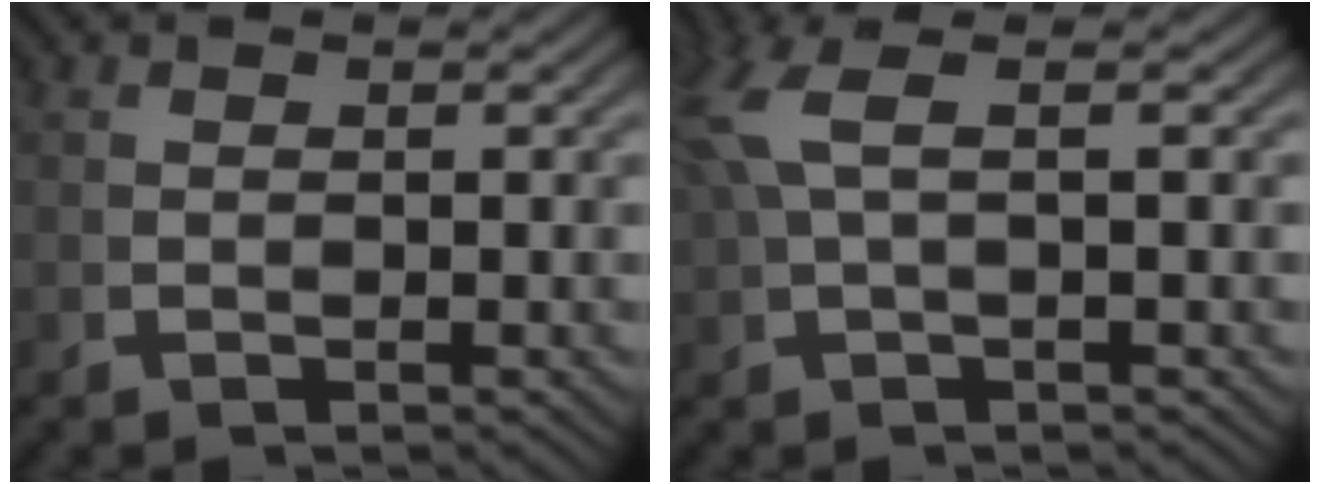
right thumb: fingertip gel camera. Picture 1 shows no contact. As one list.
[{"total": 4.6, "force": [2.2, 1.2, 3.9], "torque": [-0.080, 0.015, 0.039]}]